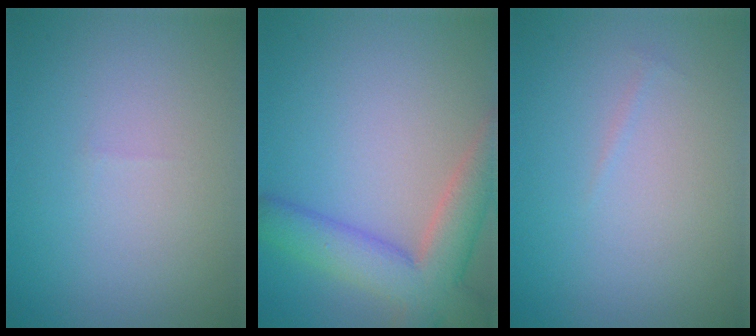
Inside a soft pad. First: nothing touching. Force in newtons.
{"total": 6.9, "press": 6.8, "slide": 0.5}
{"total": 0.8, "press": 0.8, "slide": 0.2}